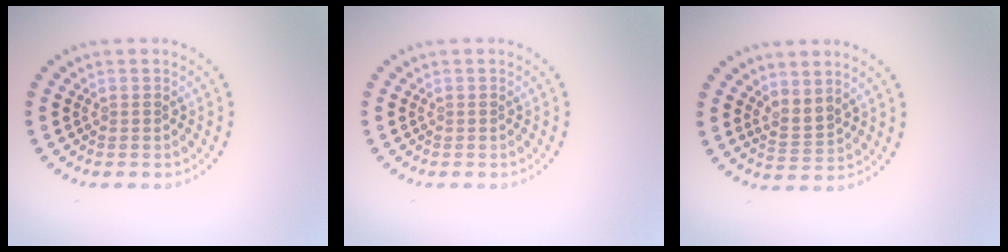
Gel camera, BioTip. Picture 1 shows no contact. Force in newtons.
{"total": 0.0}
{"total": 1.8, "press": 1.5, "slide": 1.0}